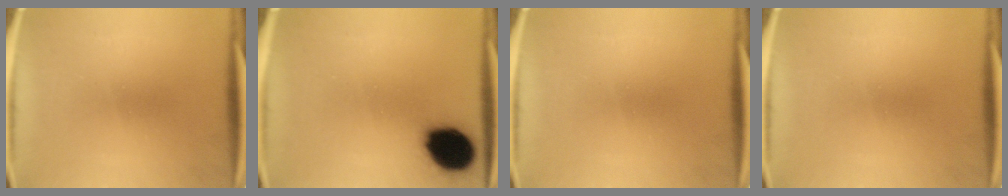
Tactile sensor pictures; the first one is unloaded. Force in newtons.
{"total": 14.1}
{"total": 0.0}
{"total": 0.0}